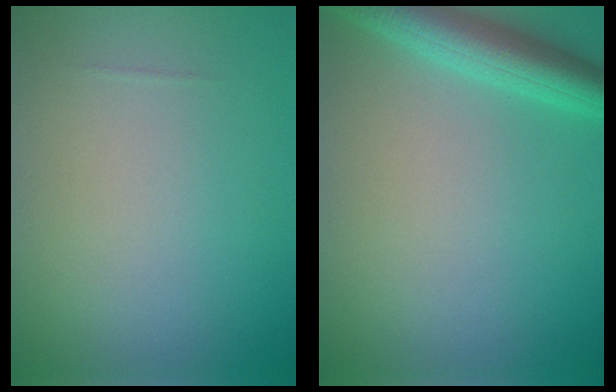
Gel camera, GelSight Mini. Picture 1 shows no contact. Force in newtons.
{"total": 4.5, "press": 4.5, "slide": 0.2}